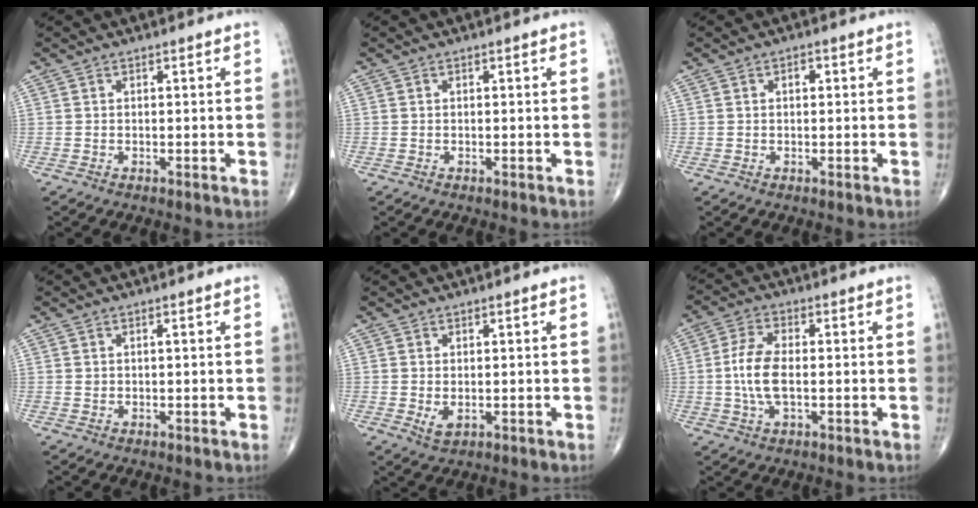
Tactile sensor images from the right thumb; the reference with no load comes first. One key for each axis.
{"total": 0.0}
{"total": 1.5, "fx": 0.4, "fy": 0.9, "fz": 1.1, "tx": -0.014, "ty": 0.005, "tz": 0.005}
{"total": 0.7, "fx": 0.2, "fy": 0.3, "fz": 0.6, "tx": -0.009, "ty": 0.000, "tz": 0.007}
{"total": 2.4, "fx": -0.2, "fy": 1.4, "fz": 1.9, "tx": -0.032, "ty": -0.005, "tz": 0.004}
{"total": 7.7, "fx": -0.5, "fy": 3.6, "fz": 6.8, "tx": -0.149, "ty": 0.008, "tz": -0.013}